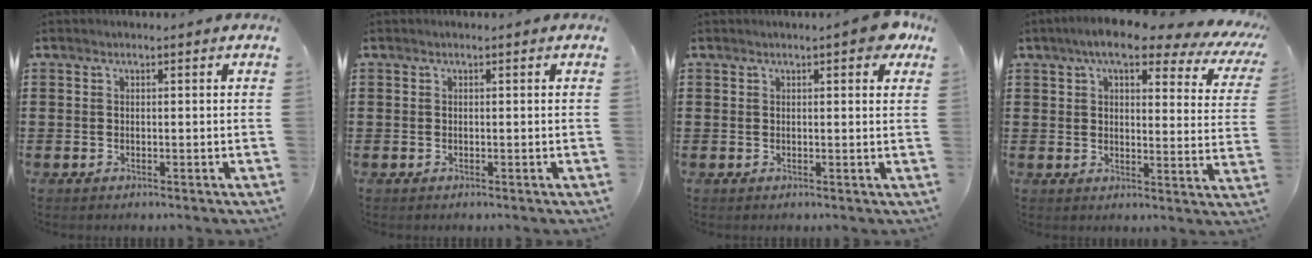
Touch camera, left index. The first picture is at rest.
{"total": 0.0}
{"total": 2.7, "force": [1.5, 0.5, 2.2], "torque": [-0.031, -0.001, 0.022]}
{"total": 8.0, "force": [6.0, 2.1, 4.9], "torque": [-0.100, -0.020, 0.099]}